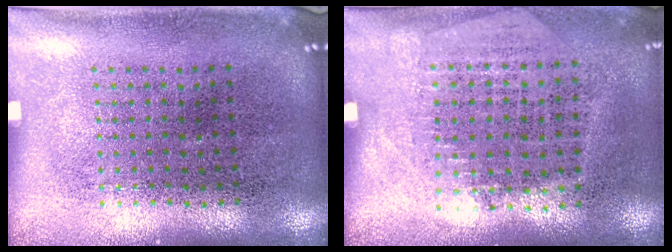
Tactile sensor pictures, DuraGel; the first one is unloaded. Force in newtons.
{"total": 1.2, "press": 1.1, "slide": 0.5}